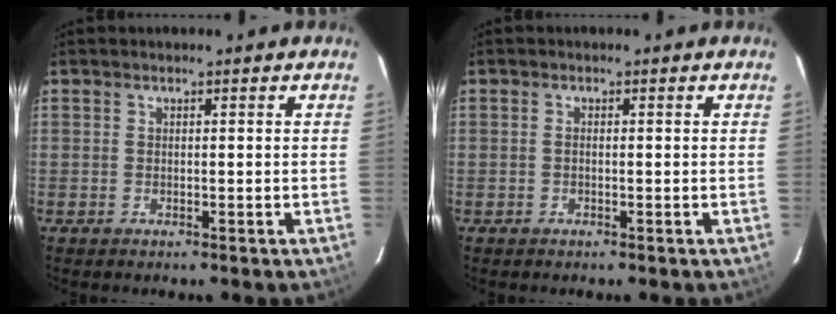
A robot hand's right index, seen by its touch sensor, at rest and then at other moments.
{"total": 0.5, "force": [-0.1, 0.2, 0.5], "torque": [-0.011, 0.002, -0.004]}